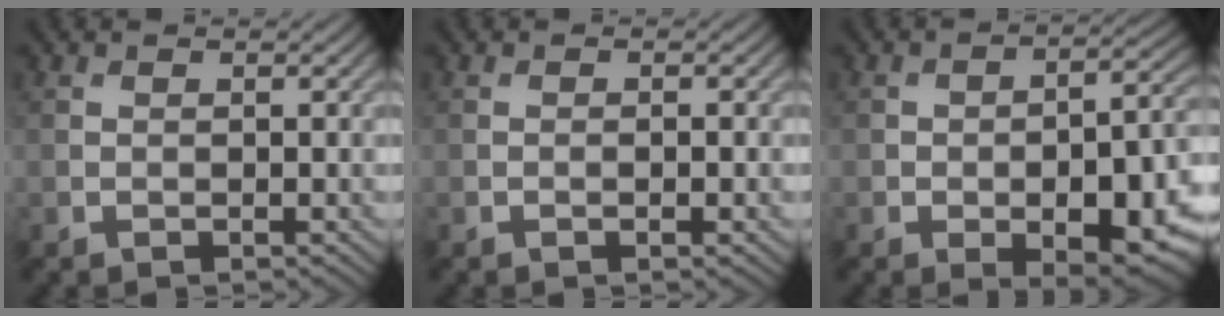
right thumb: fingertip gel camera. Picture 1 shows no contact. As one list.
[{"total": 1.2, "force": [-0.4, 0.2, 1.1], "torque": [-0.018, -0.001, -0.006]}, {"total": 12.8, "force": [-4.5, 5.9, 10.4], "torque": [-0.128, -0.020, -0.053]}]